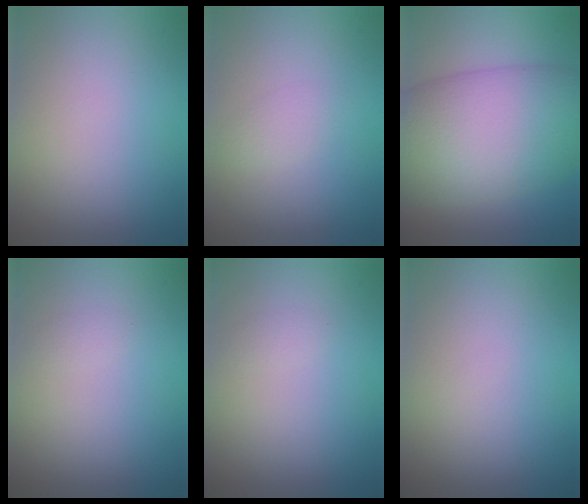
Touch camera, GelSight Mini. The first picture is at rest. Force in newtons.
{"total": 1.2, "press": 1.2, "slide": 0.1}
{"total": 13.0, "press": 13.0, "slide": 0.1}
{"total": 0.6, "press": 0.6, "slide": 0.0}
{"total": 0.6, "press": 0.6, "slide": 0.0}
{"total": 0.0}